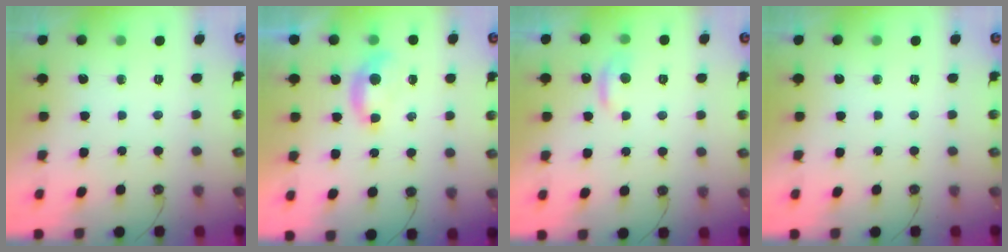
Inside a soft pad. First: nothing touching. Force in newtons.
{"total": 0.9, "press": 0.7, "slide": 0.6}
{"total": 0.6, "press": 0.2, "slide": 0.6}
{"total": 0.0}